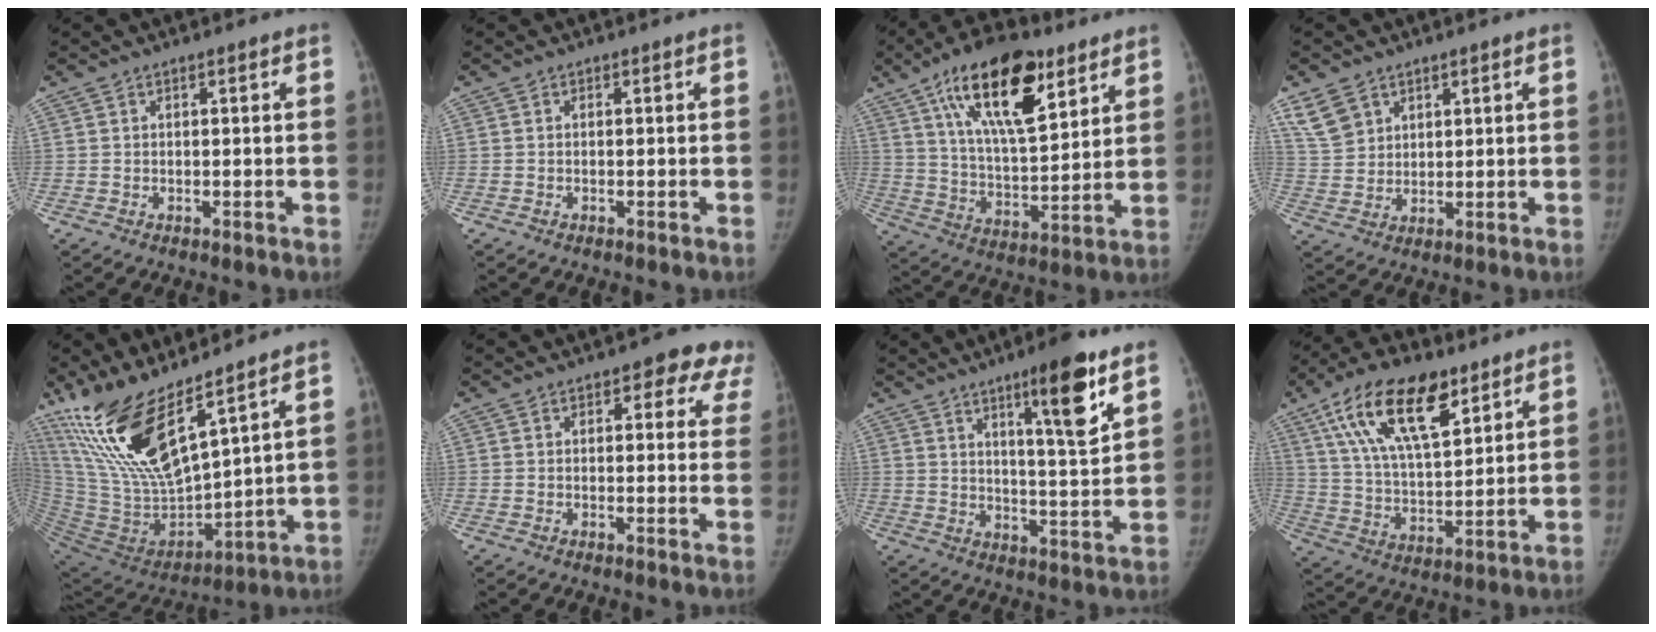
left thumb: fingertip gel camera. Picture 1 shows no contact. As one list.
[{"total": 0.0}, {"total": 20.8, "force": [11.0, 8.7, 15.4], "torque": [-0.231, -0.039, 0.191]}, {"total": 6.4, "force": [4.0, 4.6, 2.0], "torque": [-0.024, -0.011, 0.088]}, {"total": 20.5, "force": [13.7, 5.1, 14.3], "torque": [-0.264, -0.077, 0.279]}, {"total": 7.5, "force": [3.8, 4.0, 5.1], "torque": [-0.009, -0.006, 0.031]}, {"total": 12.4, "force": [7.0, 1.6, 10.1], "torque": [-0.143, -0.042, 0.106]}, {"total": 19.0, "force": [10.3, 8.3, 13.7], "torque": [-0.219, -0.030, 0.186]}]